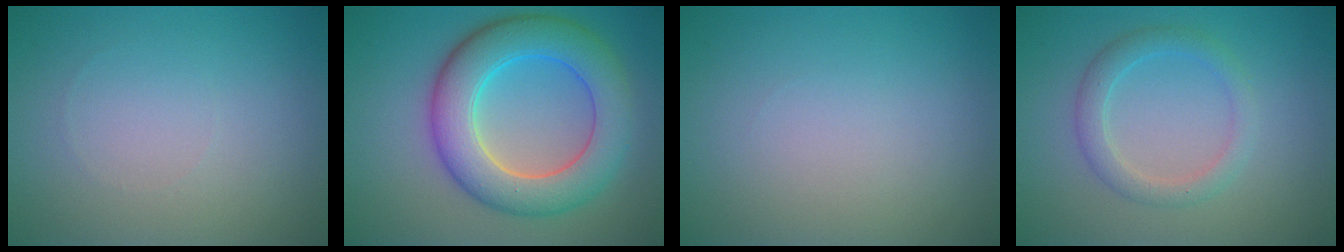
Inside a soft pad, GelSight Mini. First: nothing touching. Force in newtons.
{"total": 8.4, "press": 8.4, "slide": 0.5}
{"total": 0.0}
{"total": 2.5, "press": 2.5, "slide": 0.1}